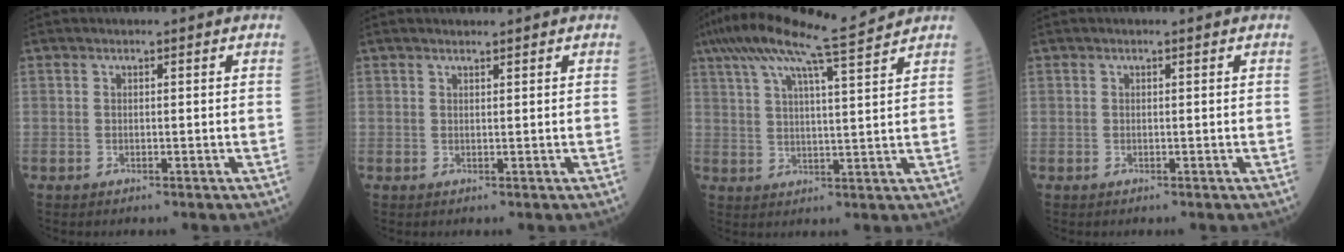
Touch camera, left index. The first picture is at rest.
{"total": 1.2, "force": [1.1, 0.1, 0.5], "torque": [-0.011, 0.010, 0.019]}
{"total": 12.2, "force": [10.3, -0.9, 6.5], "torque": [-0.122, 0.021, 0.161]}
{"total": 0.0}